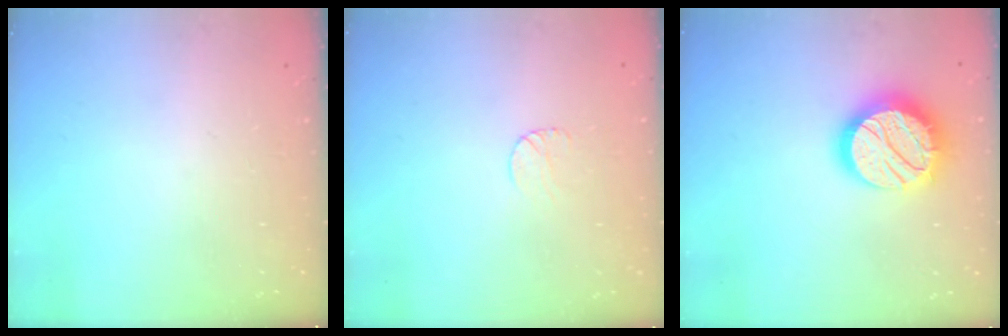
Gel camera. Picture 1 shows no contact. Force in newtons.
{"total": 6.1, "press": 6.1, "slide": 0.5}
{"total": 18.3, "press": 18.2, "slide": 1.0}